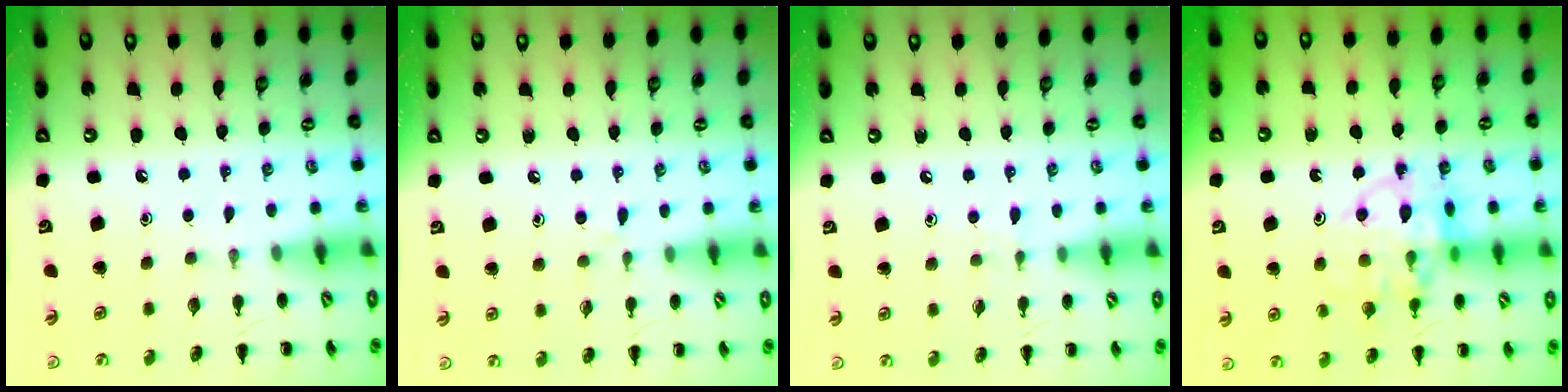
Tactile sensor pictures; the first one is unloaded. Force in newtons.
{"total": 5.0, "press": 4.7, "slide": 1.7}
{"total": 3.0, "press": 2.7, "slide": 1.2}
{"total": 15.2, "press": 15.1, "slide": 2.2}